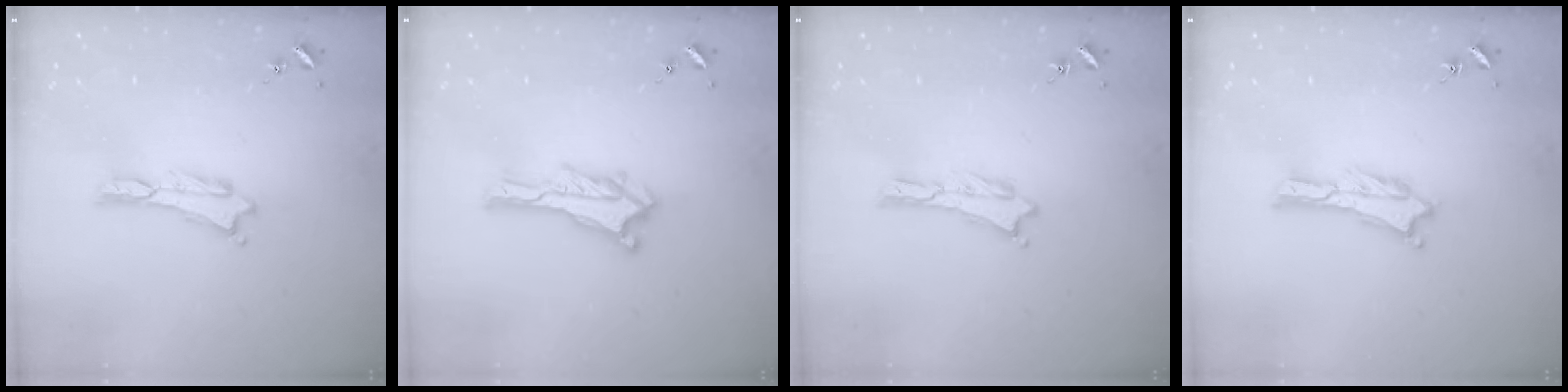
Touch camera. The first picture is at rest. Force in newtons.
{"total": 0.0}
{"total": 0.0}
{"total": 0.6, "press": 0.6, "slide": 0.2}